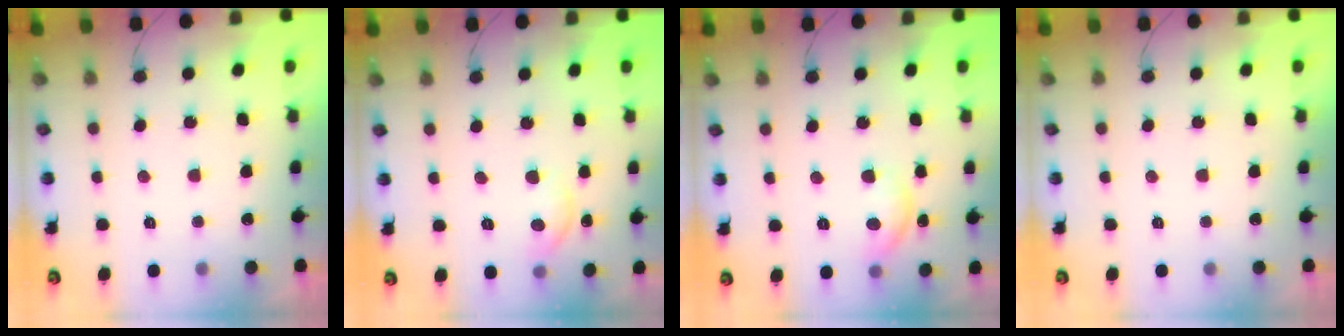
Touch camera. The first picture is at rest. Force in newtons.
{"total": 5.3, "press": 5.3, "slide": 0.7}
{"total": 8.7, "press": 8.7, "slide": 0.5}
{"total": 0.0}